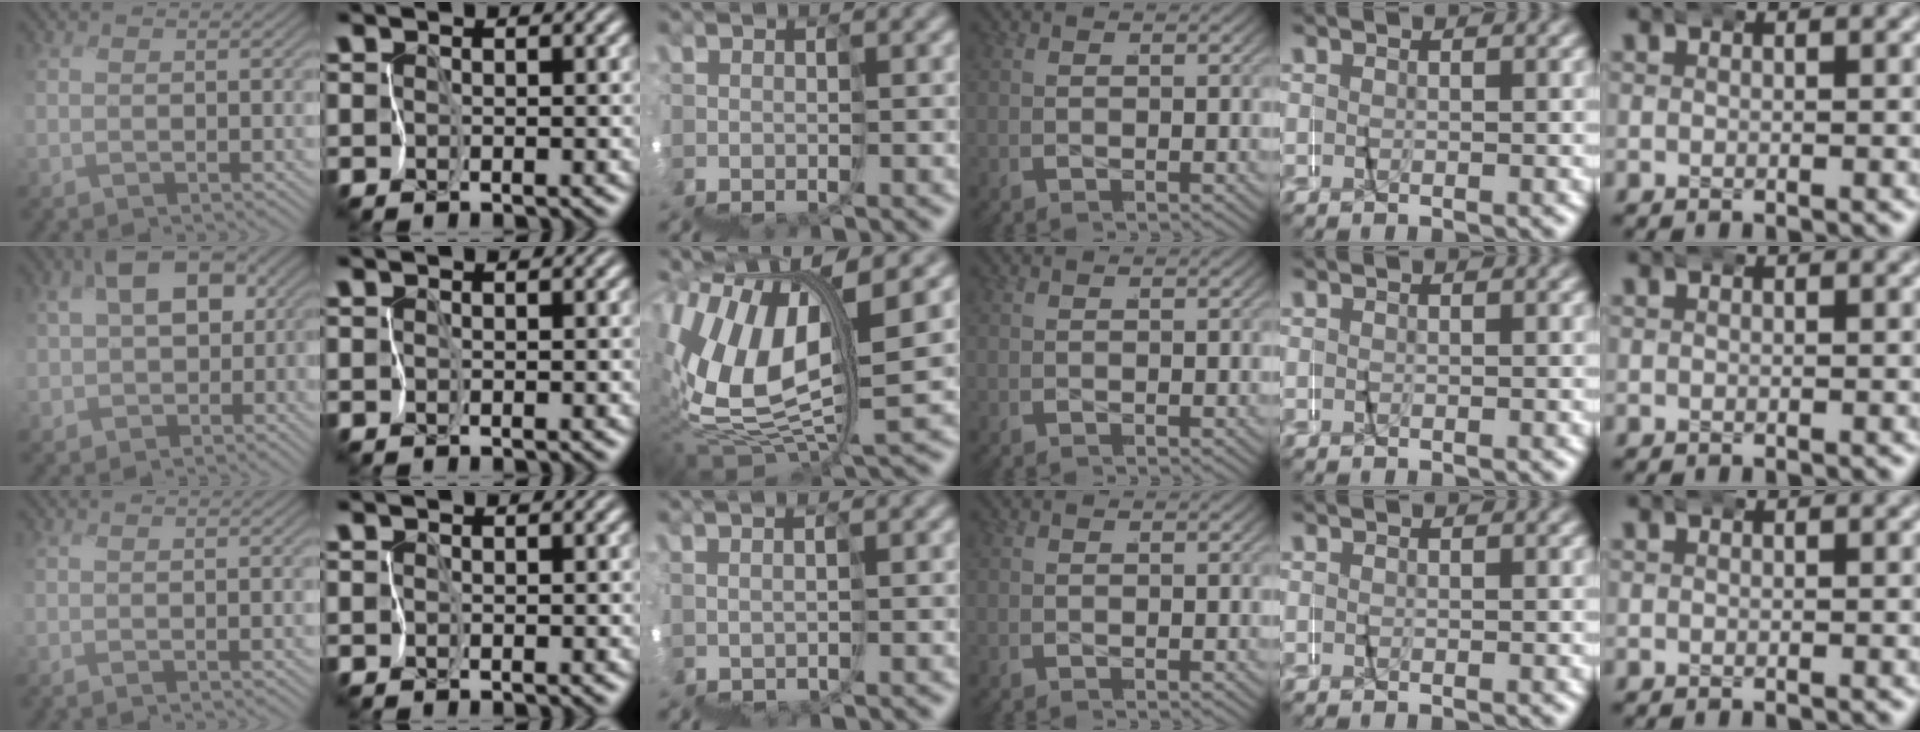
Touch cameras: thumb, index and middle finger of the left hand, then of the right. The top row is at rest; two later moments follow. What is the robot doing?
{"motion": "wrap", "object": "netting"}